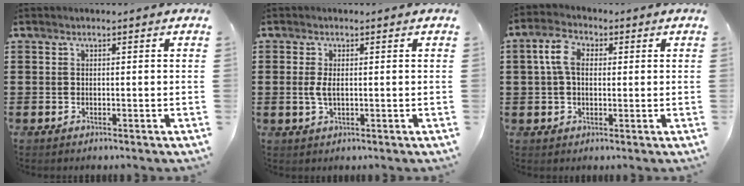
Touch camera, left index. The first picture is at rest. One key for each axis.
{"total": 2.3, "fx": 0.1, "fy": 0.9, "fz": 2.2, "tx": -0.057, "ty": -0.005, "tz": -0.004}
{"total": 5.8, "fx": 1.3, "fy": 3.7, "fz": 4.3, "tx": -0.101, "ty": 0.014, "tz": 0.018}